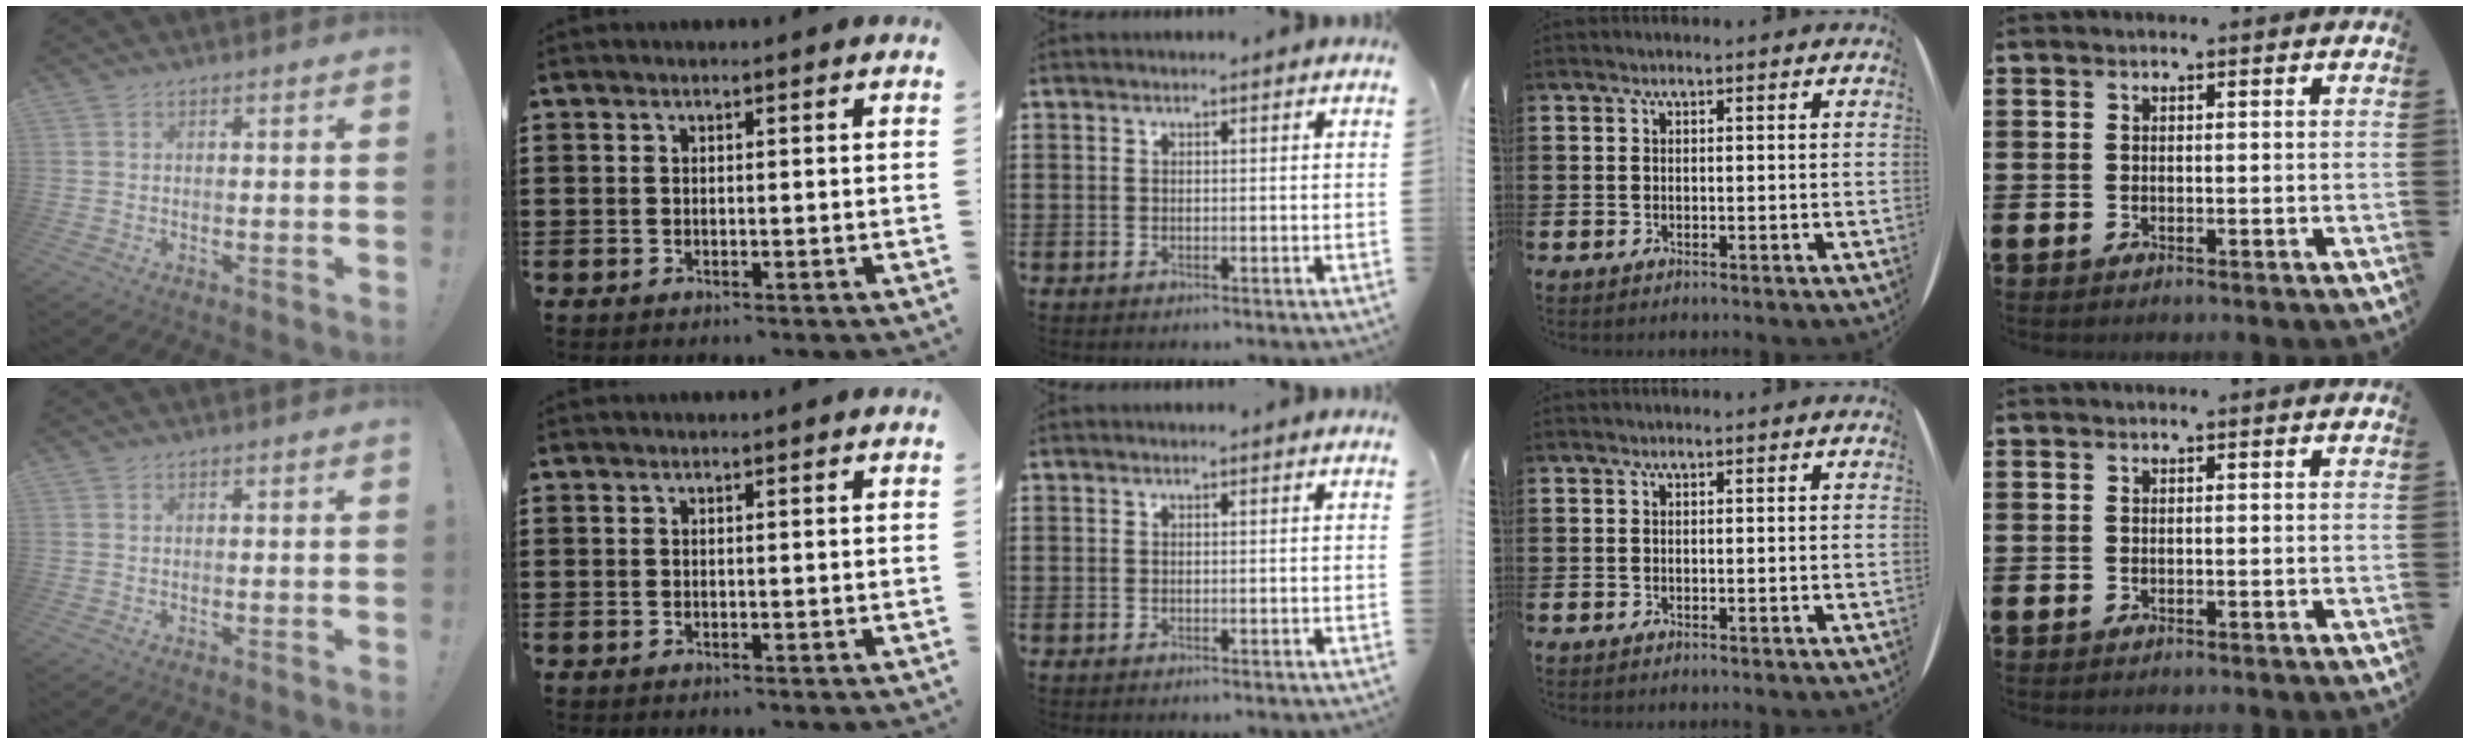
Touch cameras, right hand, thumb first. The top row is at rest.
{}